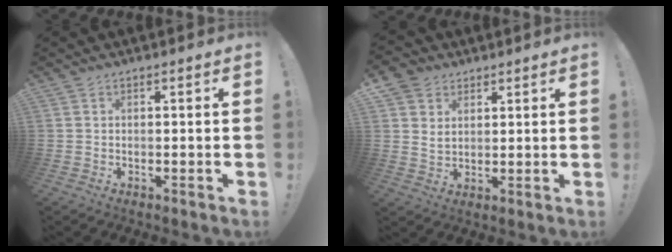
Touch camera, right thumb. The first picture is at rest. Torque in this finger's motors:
{"motor_torque": [-0.32, 0.37, 0.13, 0.01, 0.07]}